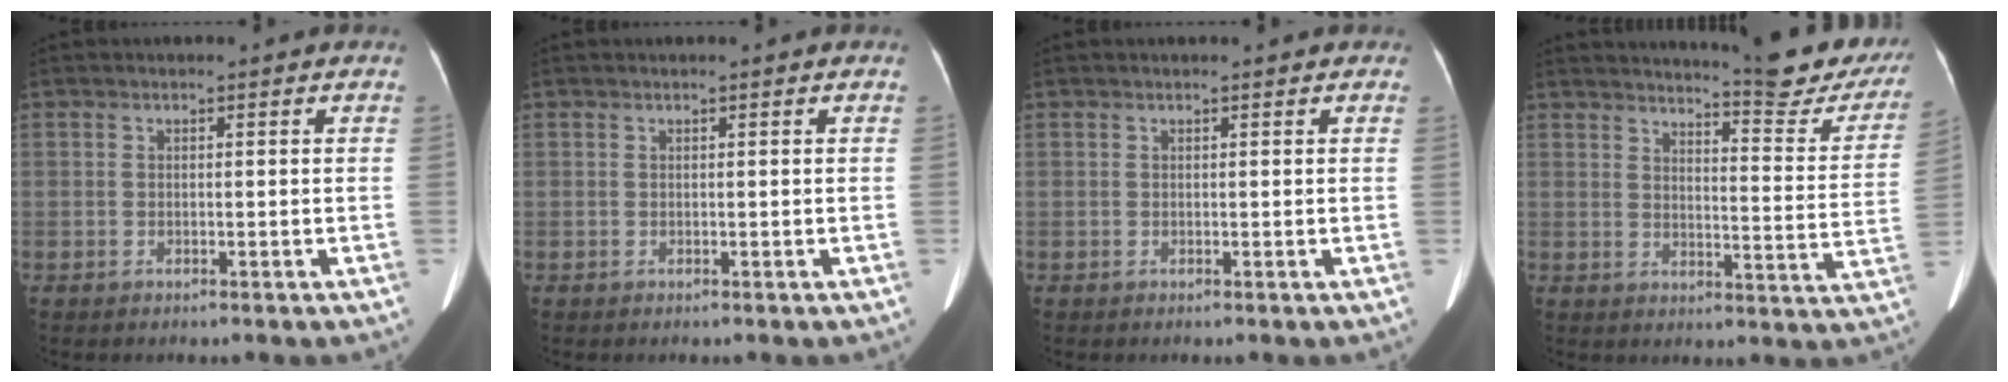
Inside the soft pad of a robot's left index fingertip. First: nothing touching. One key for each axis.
{"total": 0.0}
{"total": 2.2, "fx": 1.9, "fy": 0.6, "fz": 0.9, "tx": -0.011, "ty": 0.021, "tz": 0.016}
{"total": 17.9, "fx": 16.4, "fy": 1.7, "fz": 7.0, "tx": -0.083, "ty": -0.077, "tz": 0.184}